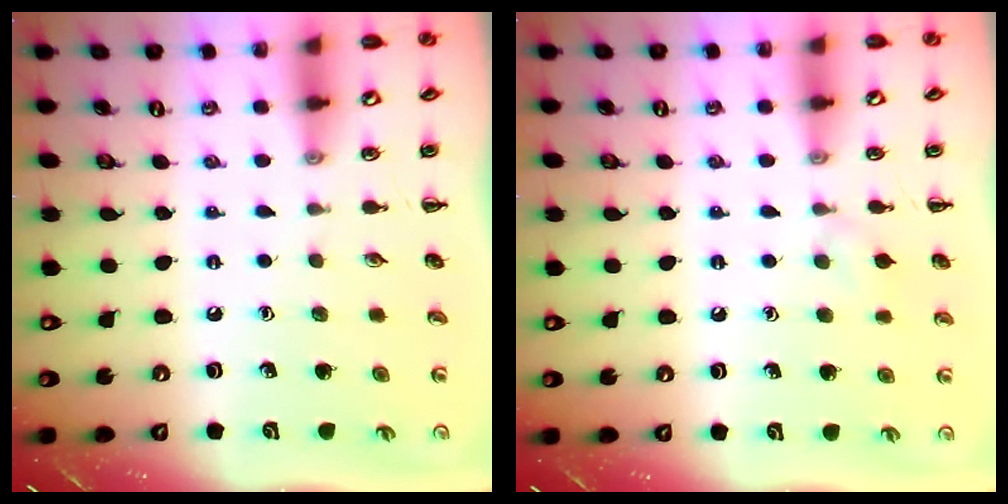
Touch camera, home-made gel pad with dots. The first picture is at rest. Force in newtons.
{"total": 5.4, "press": 5.0, "slide": 1.9}